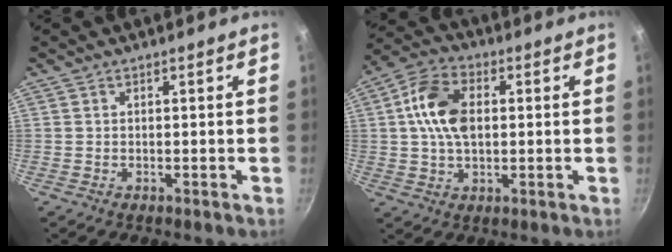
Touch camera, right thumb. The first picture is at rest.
{"total": 11.5, "force": [1.6, 7.1, 8.9], "torque": [-0.164, 0.015, 0.025]}